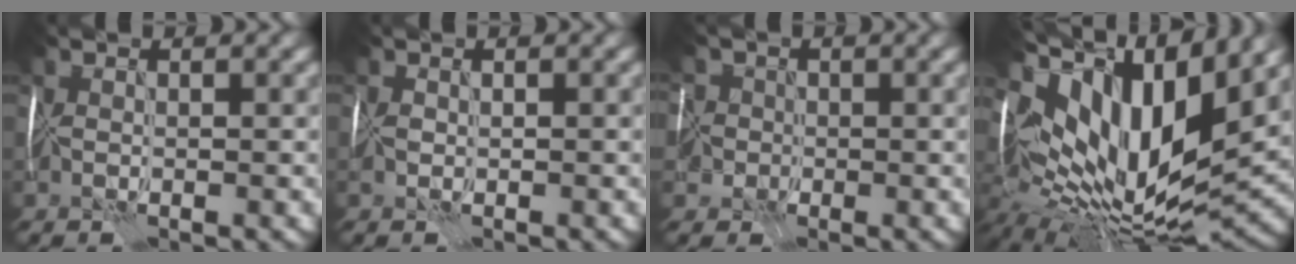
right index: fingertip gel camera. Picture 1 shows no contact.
{"total": 1.1, "force": [-0.2, 0.8, 0.7], "torque": [-0.016, 0.002, -0.005]}
{"total": 7.2, "force": [-1.6, 6.1, 3.4], "torque": [-0.066, 0.010, -0.070]}
{"total": 15.5, "force": [4.9, 7.0, 12.9], "torque": [-0.265, 0.014, 0.086]}